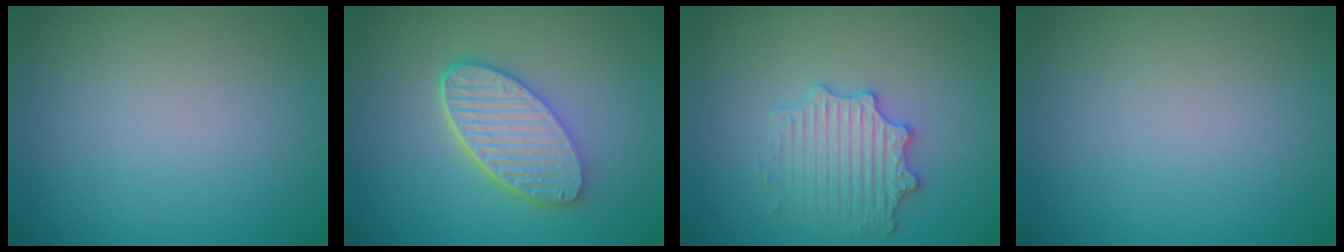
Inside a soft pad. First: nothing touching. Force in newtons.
{"total": 5.6, "press": 4.4, "slide": 3.5}
{"total": 3.1, "press": 3.0, "slide": 0.7}
{"total": 0.0}